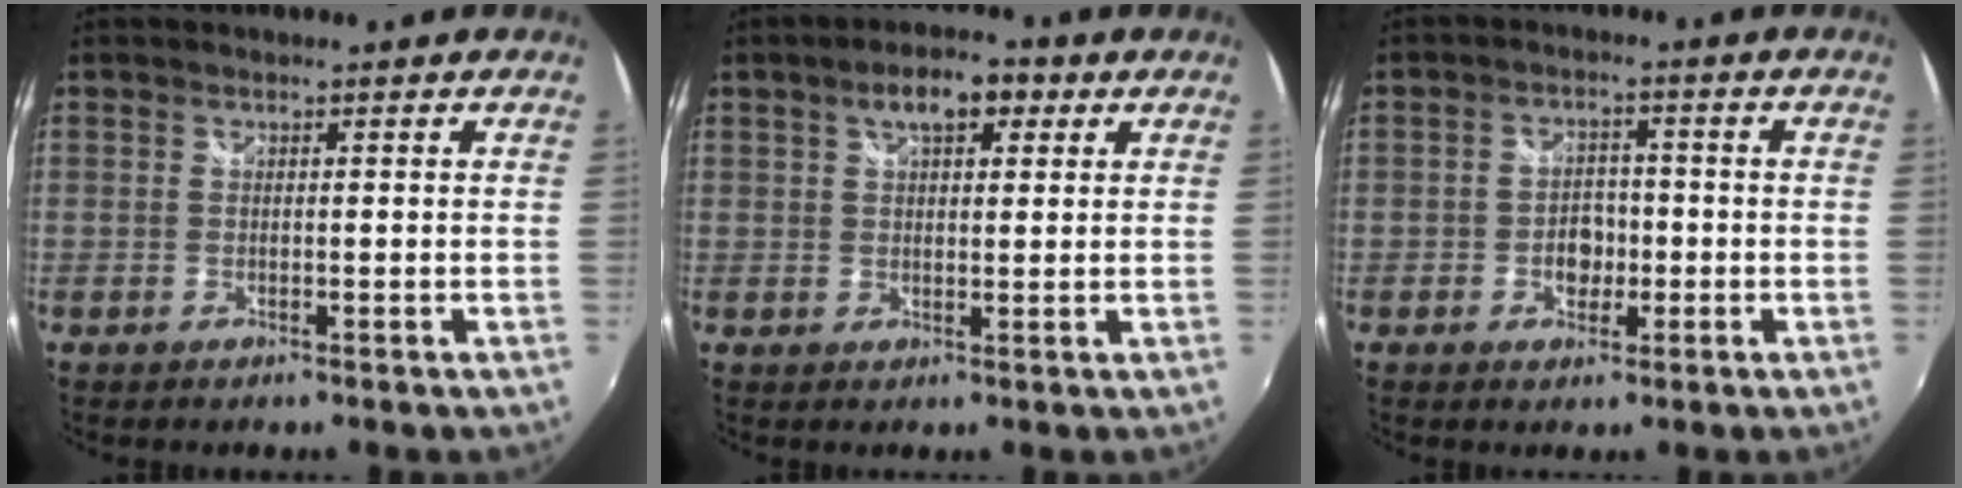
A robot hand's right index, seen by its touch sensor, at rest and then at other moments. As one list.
[{"total": 6.5, "force": [3.0, 3.2, 4.8], "torque": [-0.082, 0.021, 0.045]}, {"total": 4.4, "force": [-1.4, 3.4, 2.4], "torque": [-0.044, 0.007, -0.019]}]